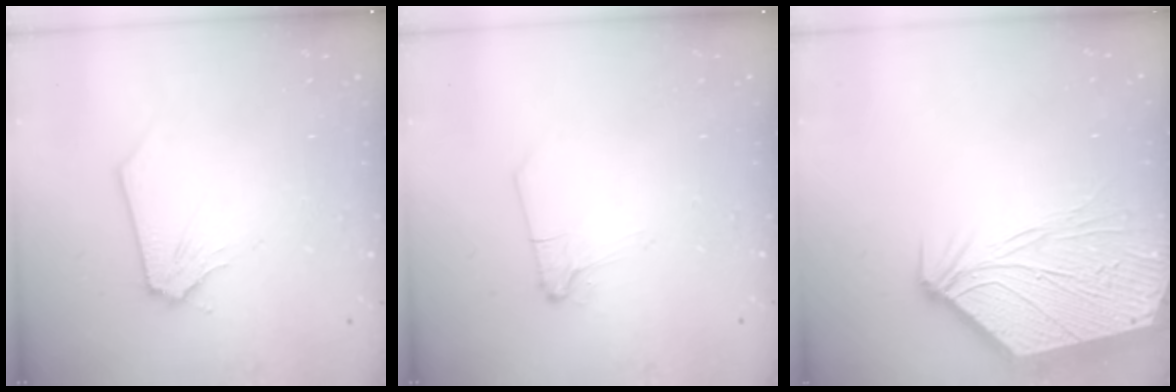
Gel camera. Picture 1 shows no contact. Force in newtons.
{"total": 2.5, "press": 2.5, "slide": 0.5}
{"total": 11.2, "press": 11.1, "slide": 1.6}